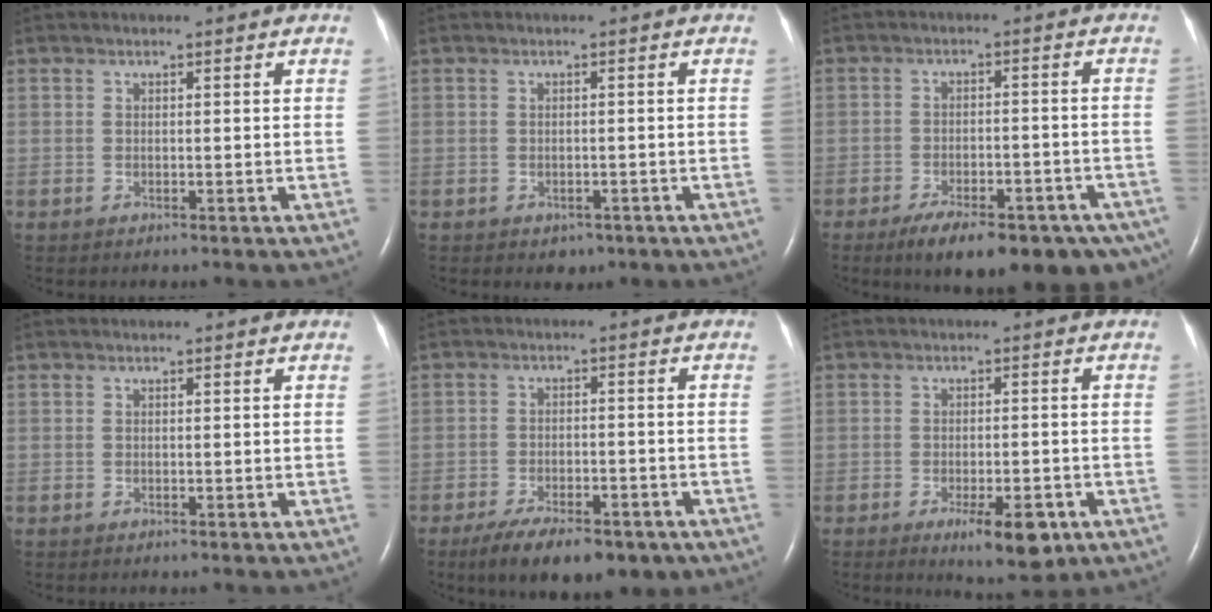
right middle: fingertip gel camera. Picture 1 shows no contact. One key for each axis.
{"total": 1.9, "fx": -1.0, "fy": 1.4, "fz": 0.7, "tx": -0.009, "ty": 0.002, "tz": -0.004}
{"total": 16.7, "fx": -11.5, "fy": 6.1, "fz": 10.5, "tx": -0.113, "ty": 0.004, "tz": -0.155}
{"total": 0.0}
{"total": 12.1, "fx": -8.3, "fy": 4.7, "fz": 7.4, "tx": -0.107, "ty": -0.005, "tz": -0.124}
{"total": 7.1, "fx": -3.6, "fy": 2.0, "fz": 5.8, "tx": -0.087, "ty": -0.010, "tz": -0.044}